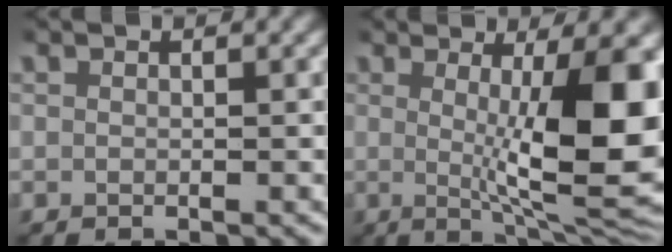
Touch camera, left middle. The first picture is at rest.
{"total": 12.6, "force": [0.5, 4.1, 11.9], "torque": [-0.159, -0.025, 0.026]}